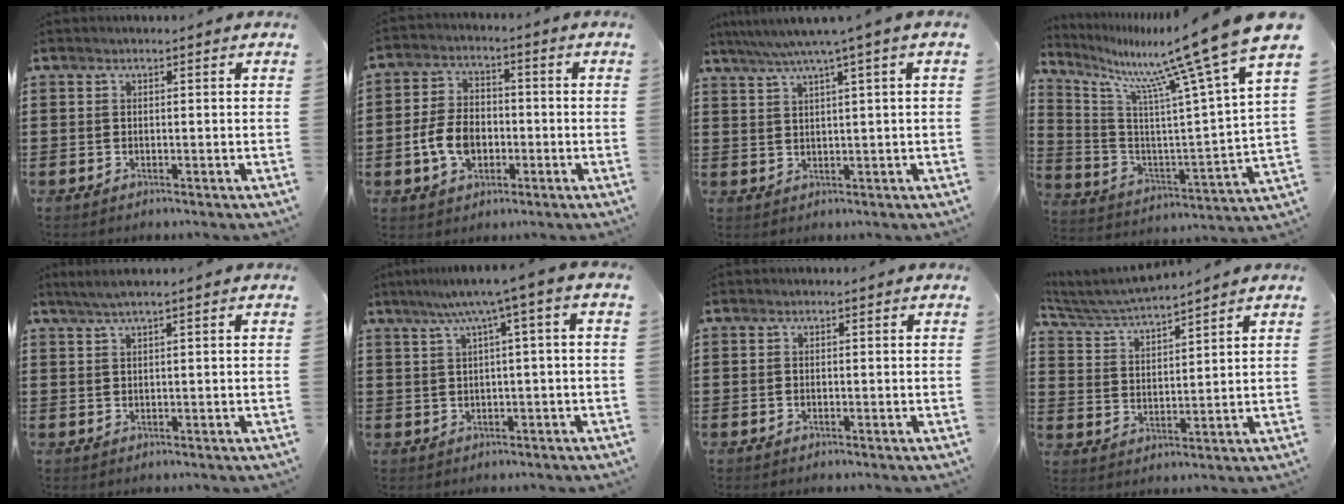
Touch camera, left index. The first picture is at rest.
{"total": 7.3, "force": [-1.9, 4.9, 5.0], "torque": [-0.119, 0.004, -0.040]}
{"total": 4.0, "force": [2.2, -0.7, 3.3], "torque": [-0.070, -0.008, 0.033]}
{"total": 14.6, "force": [11.9, -0.4, 8.5], "torque": [-0.180, -0.085, 0.184]}
{"total": 1.9, "force": [1.1, -0.2, 1.5], "torque": [-0.028, 0.000, 0.019]}
{"total": 5.0, "force": [1.3, -0.4, 4.8], "torque": [-0.095, -0.006, 0.015]}
{"total": 0.0}
{"total": 4.7, "force": [4.5, -0.2, 1.2], "torque": [-0.043, -0.028, 0.076]}